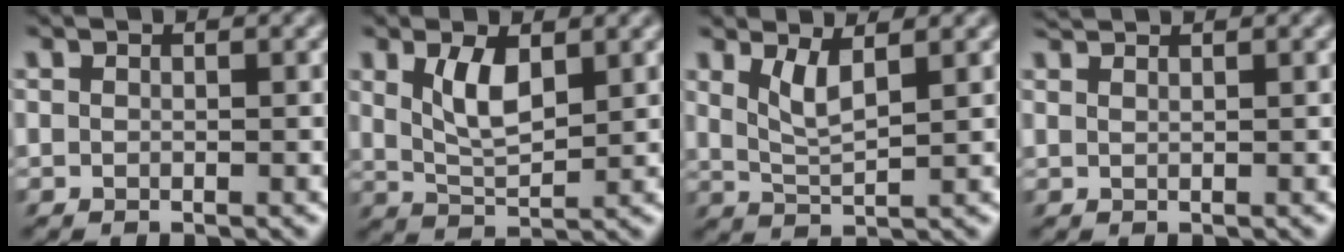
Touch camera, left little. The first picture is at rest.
{"total": 2.9, "force": [1.2, 0.5, 2.7], "torque": [-0.057, -0.002, 0.020]}
{"total": 2.1, "force": [1.2, -0.5, 1.7], "torque": [-0.038, -0.006, 0.021]}
{"total": 1.6, "force": [1.5, -0.4, 0.2], "torque": [-0.012, 0.010, 0.028]}